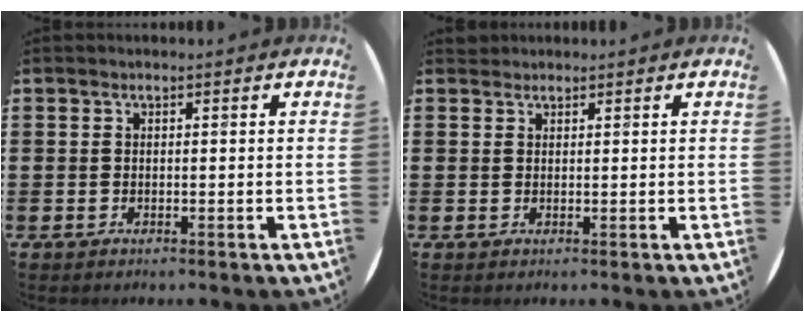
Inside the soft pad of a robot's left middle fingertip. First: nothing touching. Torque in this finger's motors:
{"motor_torque": [-0.07, 0.08, -0.05, -0.01]}